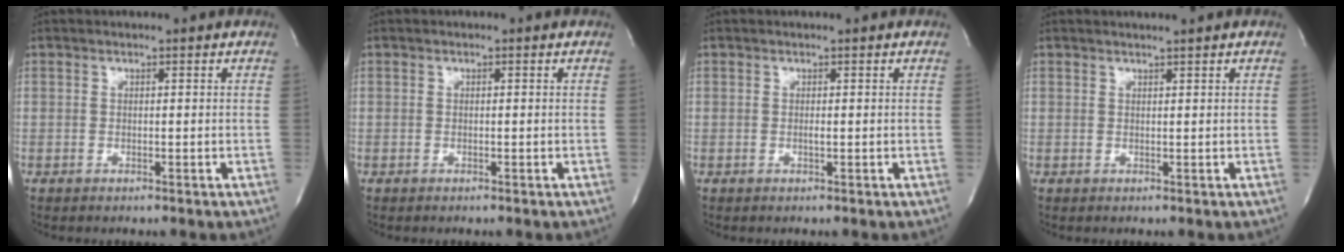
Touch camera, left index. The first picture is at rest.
{"total": 0.0}
{"total": 0.7, "force": [0.2, 0.0, 0.6], "torque": [-0.014, 0.000, 0.002]}
{"total": 1.5, "force": [1.4, -0.4, 0.5], "torque": [-0.006, 0.000, 0.024]}